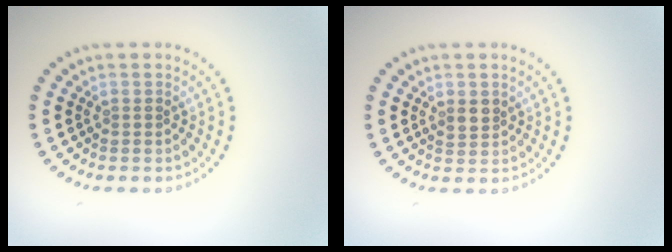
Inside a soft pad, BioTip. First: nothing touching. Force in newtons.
{"total": 1.4, "press": 1.3, "slide": 0.6}